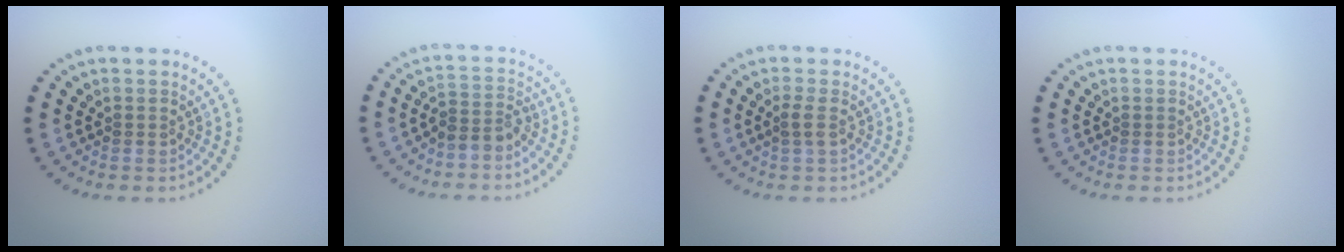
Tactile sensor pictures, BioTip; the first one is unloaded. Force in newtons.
{"total": 2.4, "press": 1.9, "slide": 1.5}
{"total": 1.0, "press": 0.9, "slide": 0.4}
{"total": 0.0}